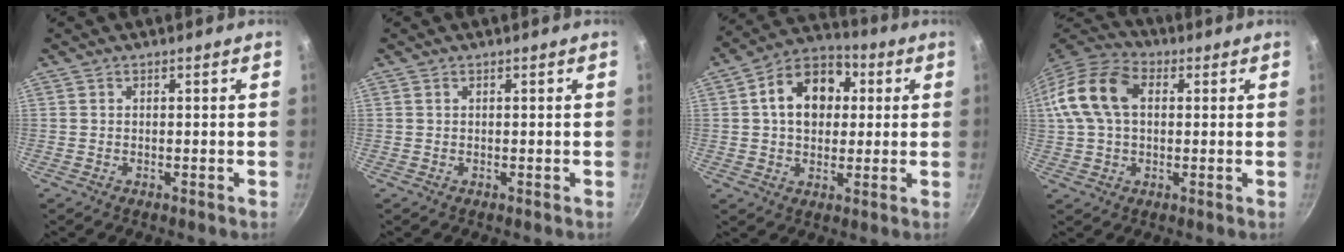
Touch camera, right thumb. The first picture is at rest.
{"total": 0.0}
{"total": 13.6, "force": [2.6, 10.0, 8.8], "torque": [-0.102, 0.020, 0.025]}
{"total": 14.5, "force": [2.7, 9.5, 10.5], "torque": [-0.191, 0.028, 0.034]}